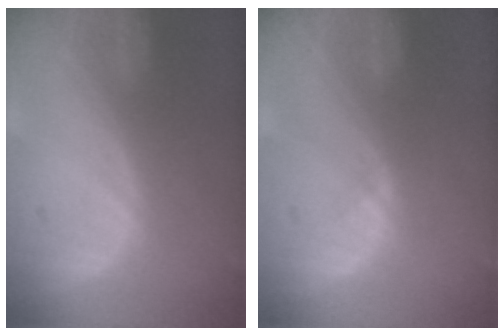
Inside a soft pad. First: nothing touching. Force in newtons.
{"total": 0.6, "press": 0.5, "slide": 0.2}